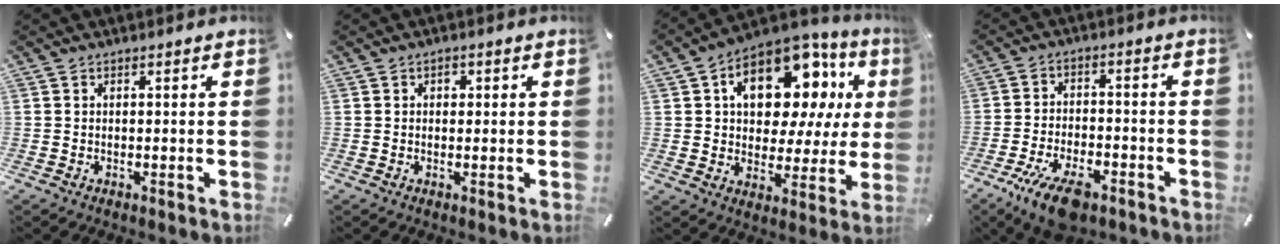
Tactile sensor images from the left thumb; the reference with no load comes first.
{"total": 1.4, "force": [0.3, 1.2, 0.7], "torque": [-0.008, 0.005, 0.001]}
{"total": 17.4, "force": [7.0, 10.8, 11.7], "torque": [-0.179, -0.041, 0.120]}
{"total": 10.0, "force": [-6.1, 4.7, 6.4], "torque": [-0.122, 0.030, -0.110]}